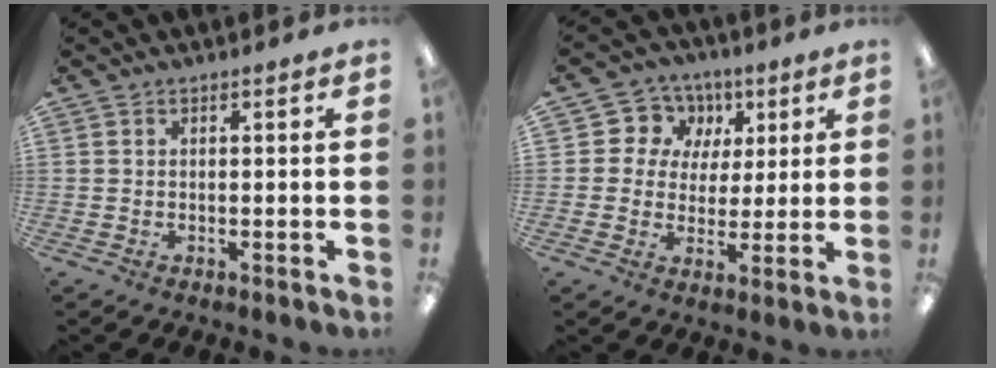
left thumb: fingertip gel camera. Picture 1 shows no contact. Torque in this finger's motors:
{"motor_torque": [-0.43, 0.20, -0.21, -0.06, -0.02]}